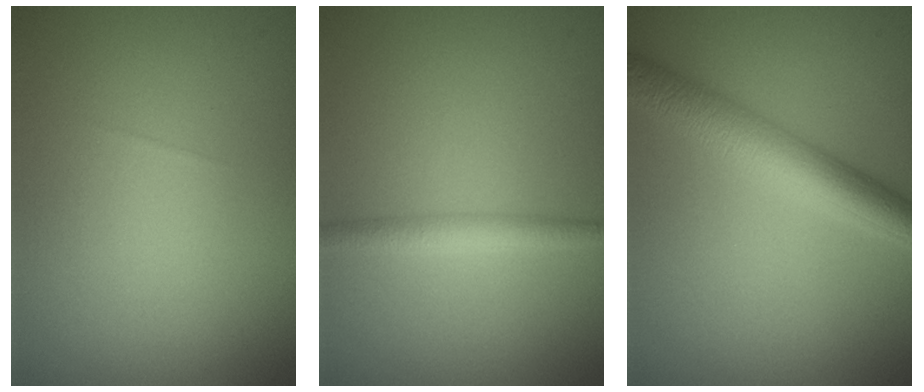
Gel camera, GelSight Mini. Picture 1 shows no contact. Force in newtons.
{"total": 2.1, "press": 2.1, "slide": 0.0}
{"total": 5.2, "press": 5.2, "slide": 0.1}